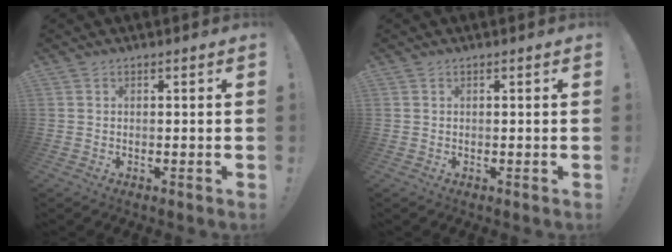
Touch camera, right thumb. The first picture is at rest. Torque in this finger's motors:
{"motor_torque": [-0.03, 0.08, -0.03, -0.01, 0.00]}